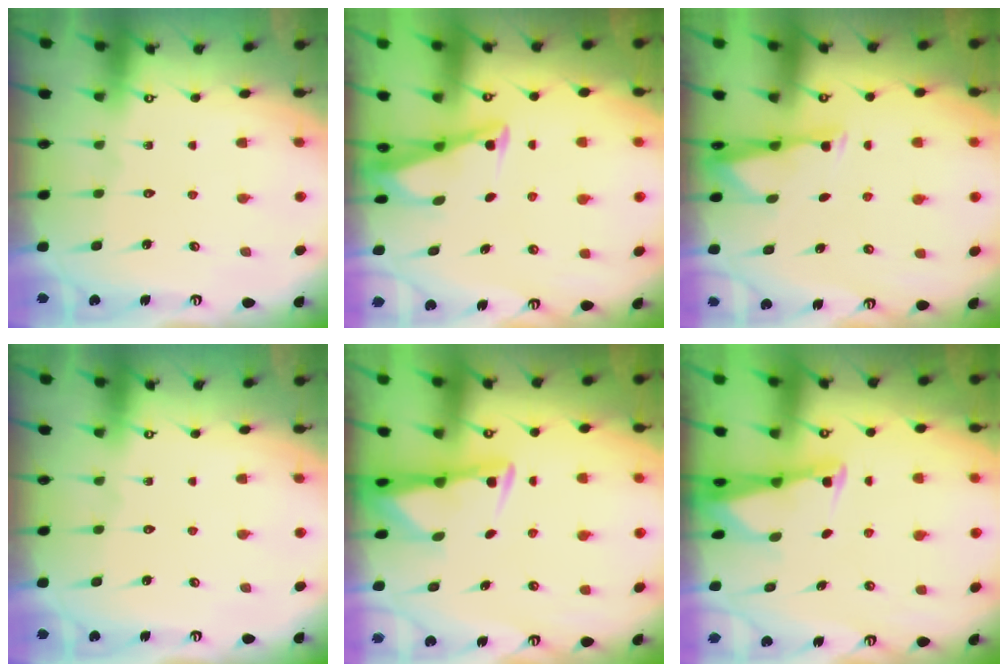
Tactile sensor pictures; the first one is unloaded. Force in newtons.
{"total": 2.7, "press": 2.7, "slide": 0.3}
{"total": 3.0, "press": 2.9, "slide": 0.6}
{"total": 0.0}
{"total": 2.9, "press": 2.8, "slide": 0.4}
{"total": 2.4, "press": 2.4, "slide": 0.2}